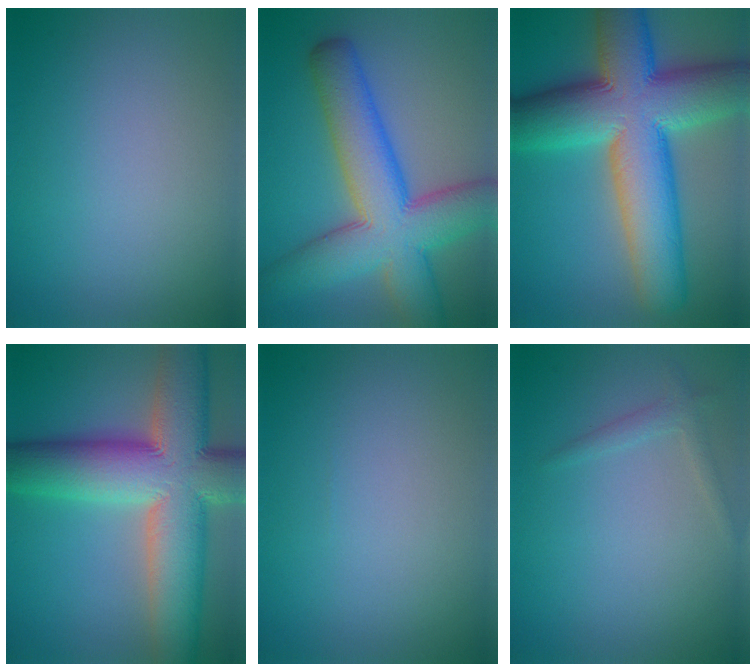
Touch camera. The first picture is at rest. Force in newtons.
{"total": 11.3, "press": 11.2, "slide": 0.4}
{"total": 15.8, "press": 15.8, "slide": 0.6}
{"total": 15.0, "press": 15.0, "slide": 1.0}
{"total": 0.0}
{"total": 1.2, "press": 1.2, "slide": 0.1}